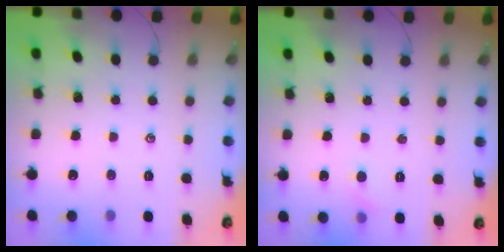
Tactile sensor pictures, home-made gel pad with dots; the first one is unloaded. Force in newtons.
{"total": 3.5, "press": 3.3, "slide": 1.1}